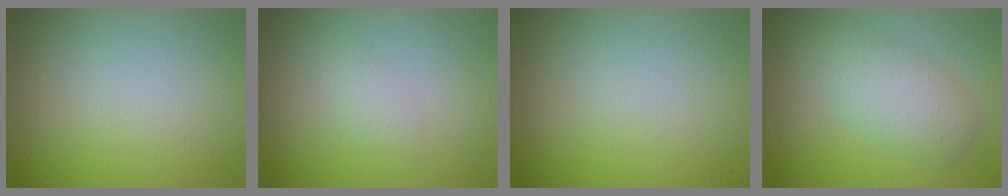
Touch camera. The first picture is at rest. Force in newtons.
{"total": 1.0, "press": 1.0, "slide": 0.0}
{"total": 0.0}
{"total": 3.6, "press": 3.6, "slide": 0.2}